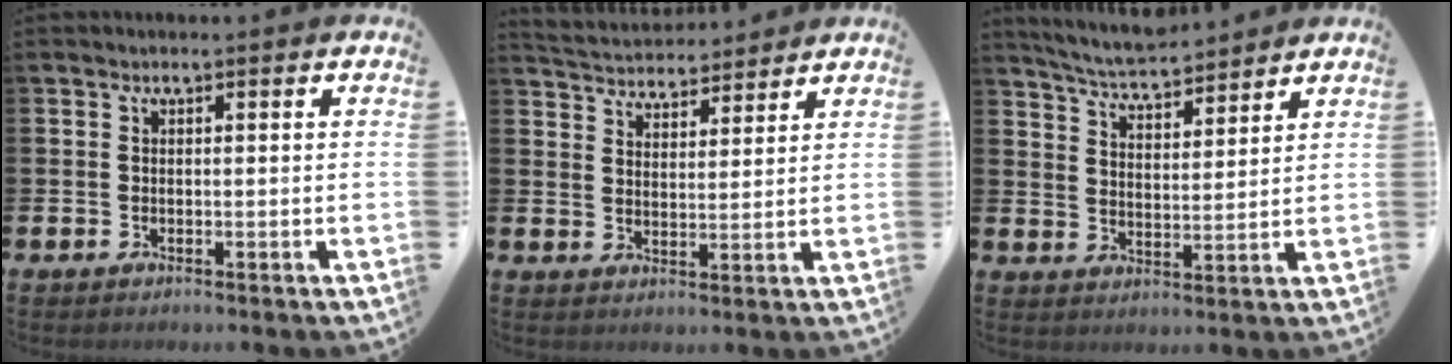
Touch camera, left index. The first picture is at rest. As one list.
[{"total": 4.7, "force": [4.6, 0.9, -0.3], "torque": [-0.019, -0.027, 0.084]}, {"total": 5.7, "force": [5.6, 0.5, 0.9], "torque": [-0.044, -0.029, 0.101]}]